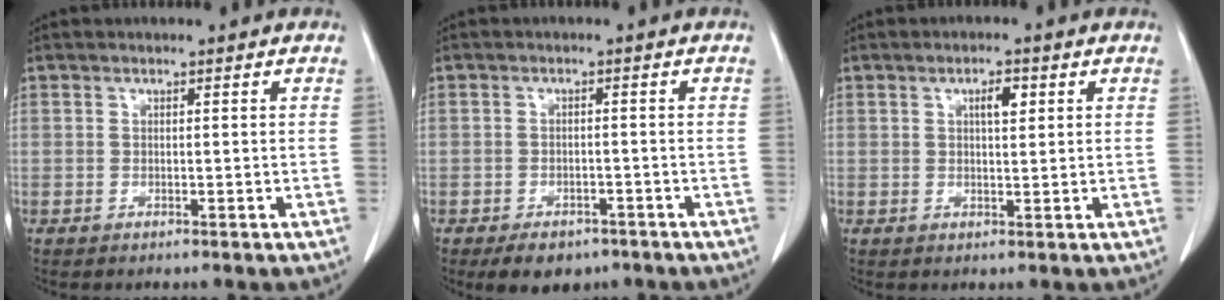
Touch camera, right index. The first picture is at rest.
{"total": 5.6, "force": [-4.0, 3.2, 2.3], "torque": [-0.027, 0.001, -0.054]}
{"total": 2.7, "force": [1.0, 0.9, 2.4], "torque": [-0.041, 0.001, 0.017]}